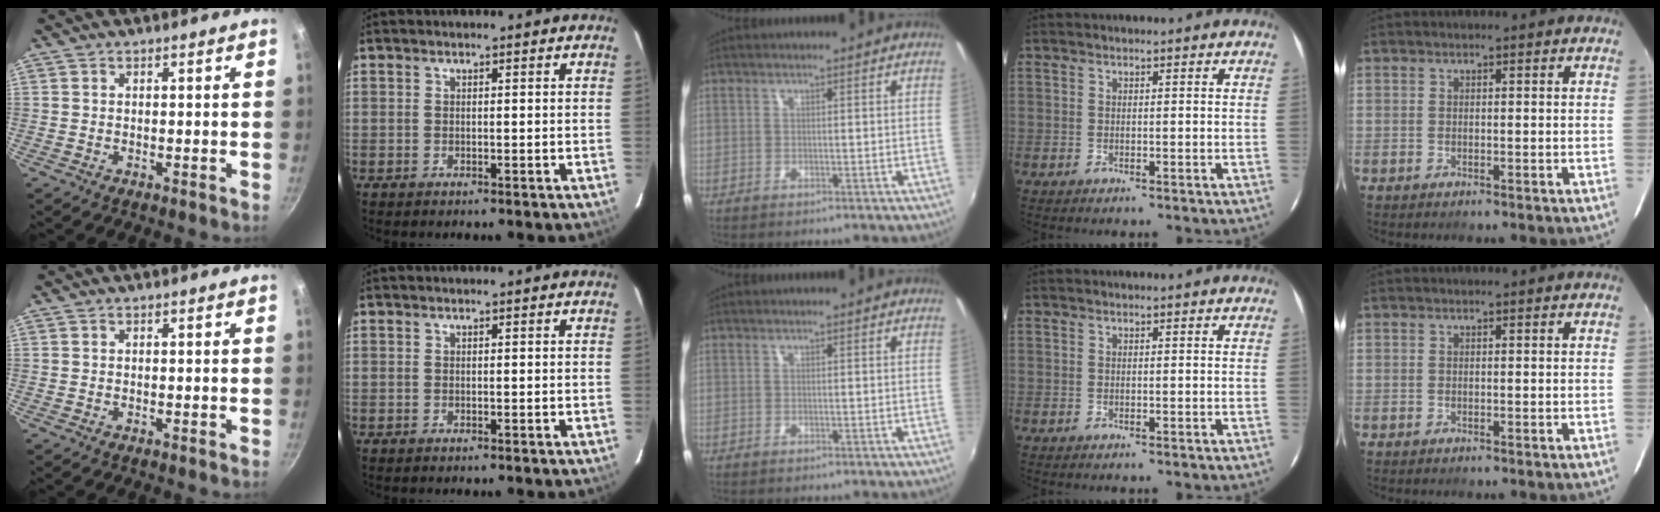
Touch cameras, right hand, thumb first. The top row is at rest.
{}